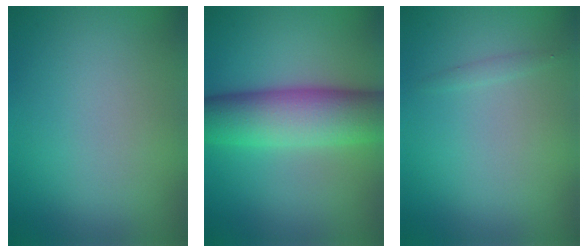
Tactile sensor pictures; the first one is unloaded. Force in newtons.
{"total": 9.4, "press": 9.4, "slide": 0.4}
{"total": 0.6, "press": 0.6, "slide": 0.0}